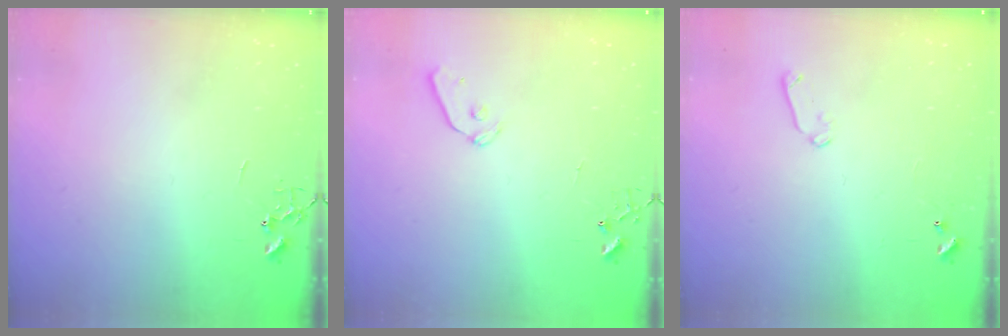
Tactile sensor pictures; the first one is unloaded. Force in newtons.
{"total": 8.7, "press": 8.7, "slide": 0.9}
{"total": 5.2, "press": 5.1, "slide": 1.0}